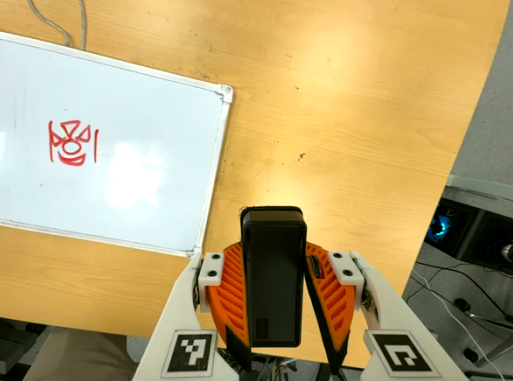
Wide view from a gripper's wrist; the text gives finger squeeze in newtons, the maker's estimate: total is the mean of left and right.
{"total": 6.5, "left": 5.3, "right": 7.8}